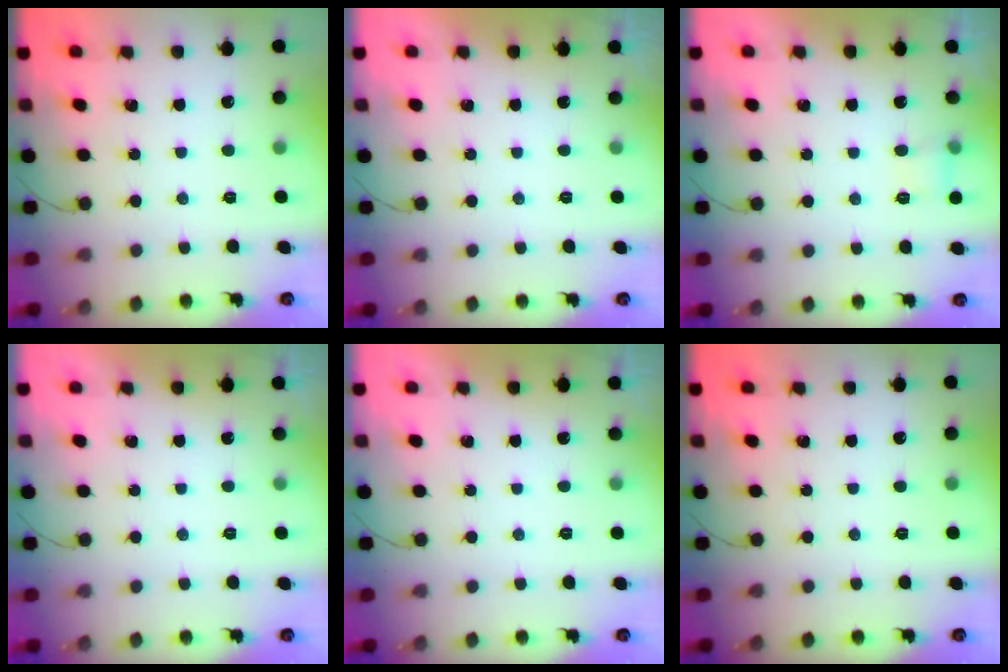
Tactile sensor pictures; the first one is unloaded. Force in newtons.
{"total": 0.0}
{"total": 4.2, "press": 3.9, "slide": 1.5}
{"total": 0.0}
{"total": 0.0}
{"total": 0.0}